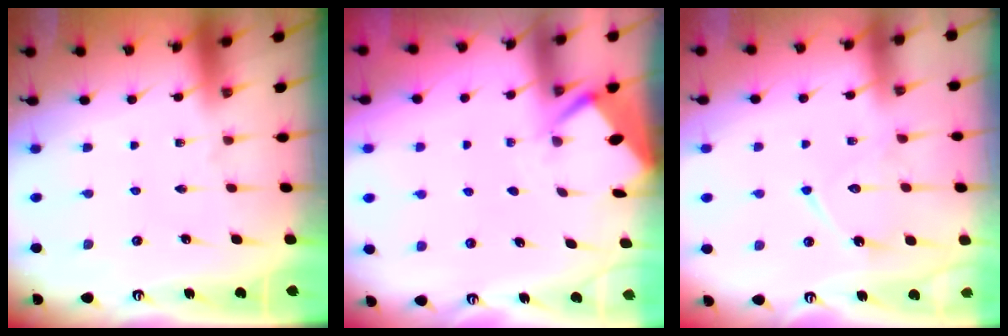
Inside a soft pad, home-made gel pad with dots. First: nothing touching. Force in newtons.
{"total": 2.8, "press": 2.7, "slide": 0.3}
{"total": 11.4, "press": 11.3, "slide": 0.9}